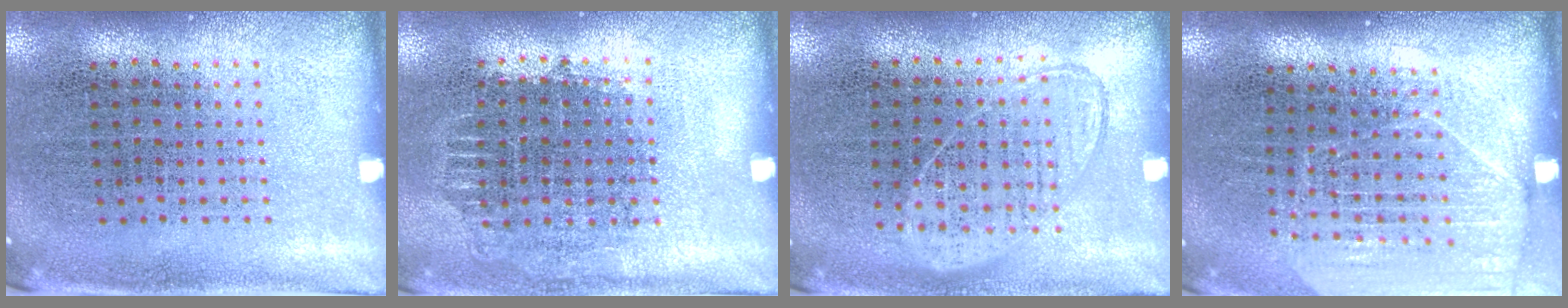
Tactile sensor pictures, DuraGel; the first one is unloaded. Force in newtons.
{"total": 0.7, "press": 0.7, "slide": 0.2}
{"total": 0.9, "press": 0.8, "slide": 0.4}
{"total": 1.6, "press": 1.5, "slide": 0.5}